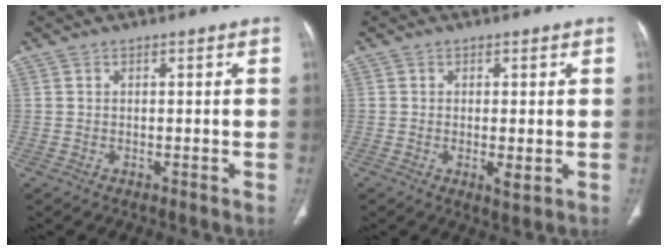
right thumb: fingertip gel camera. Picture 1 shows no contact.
{"total": 2.7, "force": [-0.5, 0.7, 2.6], "torque": [-0.044, -0.008, -0.009]}